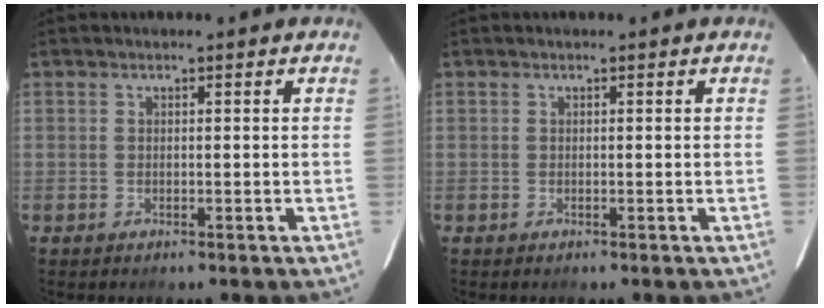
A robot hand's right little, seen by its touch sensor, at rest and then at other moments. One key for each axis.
{"total": 0.0}